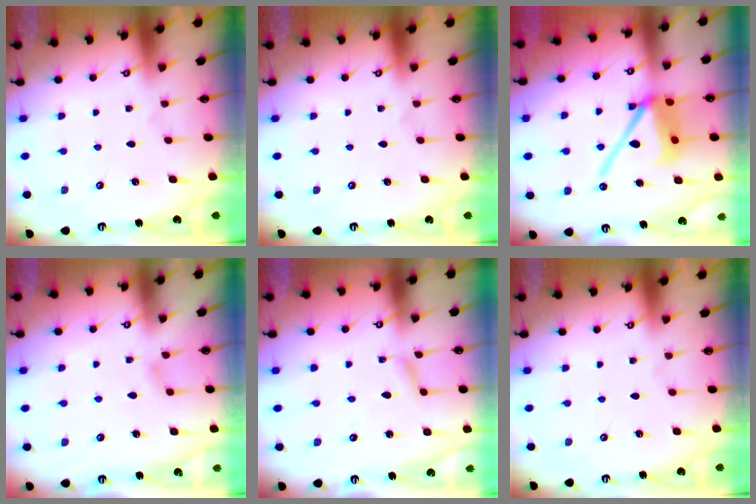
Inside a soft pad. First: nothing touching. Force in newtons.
{"total": 0.0}
{"total": 14.2, "press": 14.0, "slide": 2.2}
{"total": 3.5, "press": 3.5, "slide": 0.6}
{"total": 2.3, "press": 2.3, "slide": 0.1}
{"total": 0.0}